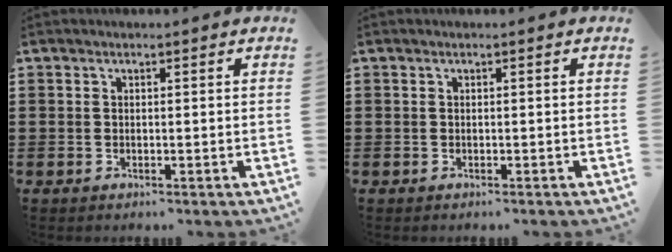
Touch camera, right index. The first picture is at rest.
{"total": 0.0}